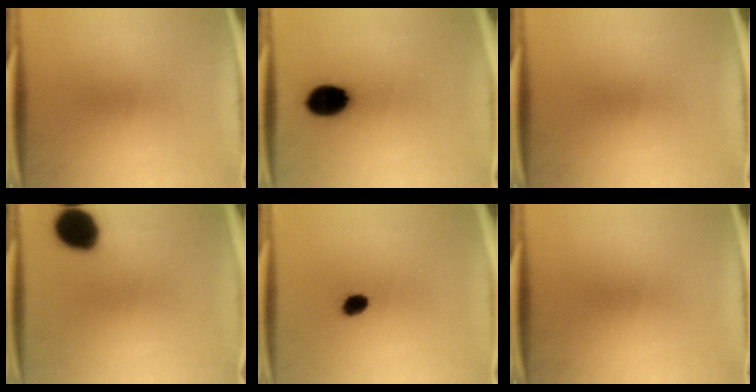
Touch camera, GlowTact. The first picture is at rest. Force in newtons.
{"total": 10.8}
{"total": 0.0}
{"total": 13.2}
{"total": 3.6}
{"total": 0.0}